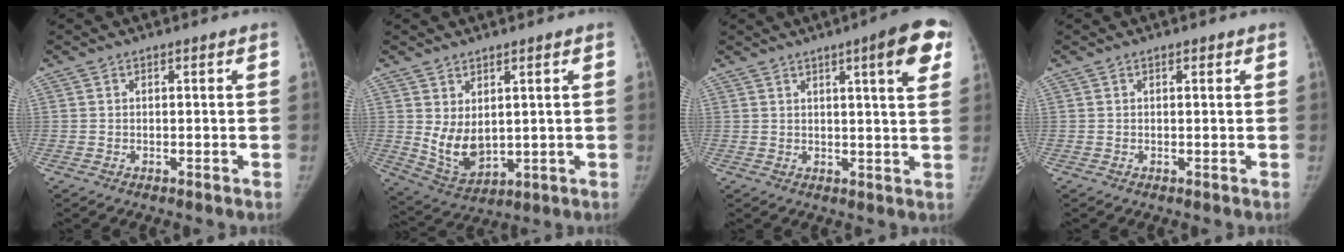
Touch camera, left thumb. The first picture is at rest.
{"total": 7.8, "force": [1.4, 4.8, 5.9], "torque": [-0.090, -0.023, 0.050]}
{"total": 9.6, "force": [4.5, 1.4, 8.3], "torque": [-0.095, -0.013, 0.052]}
{"total": 0.7, "force": [0.4, 0.3, 0.5], "torque": [-0.007, -0.001, 0.005]}